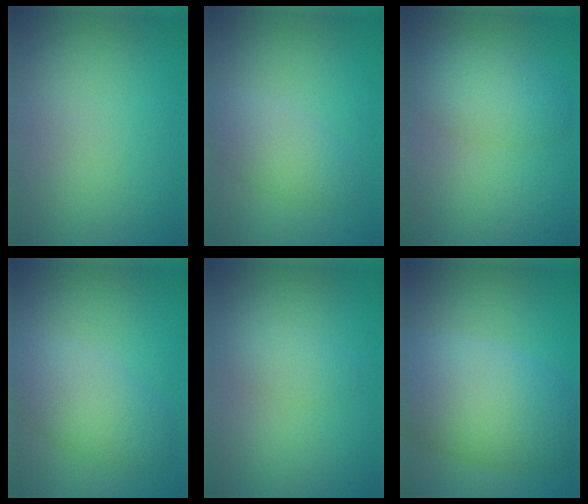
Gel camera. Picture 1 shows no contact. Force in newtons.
{"total": 2.9, "press": 2.9, "slide": 0.2}
{"total": 3.7, "press": 3.7, "slide": 0.1}
{"total": 4.9, "press": 4.9, "slide": 0.4}
{"total": 1.9, "press": 1.9, "slide": 0.1}
{"total": 9.8, "press": 9.8, "slide": 0.3}